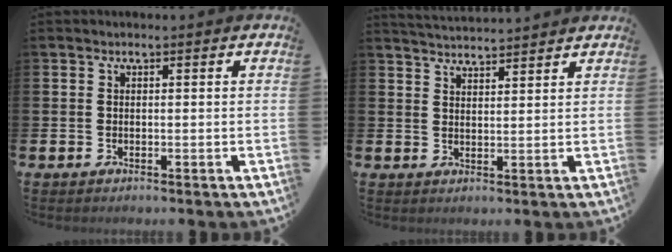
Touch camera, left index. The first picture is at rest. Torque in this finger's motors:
{"motor_torque": [-0.07, -2.07, -0.20, 0.00]}